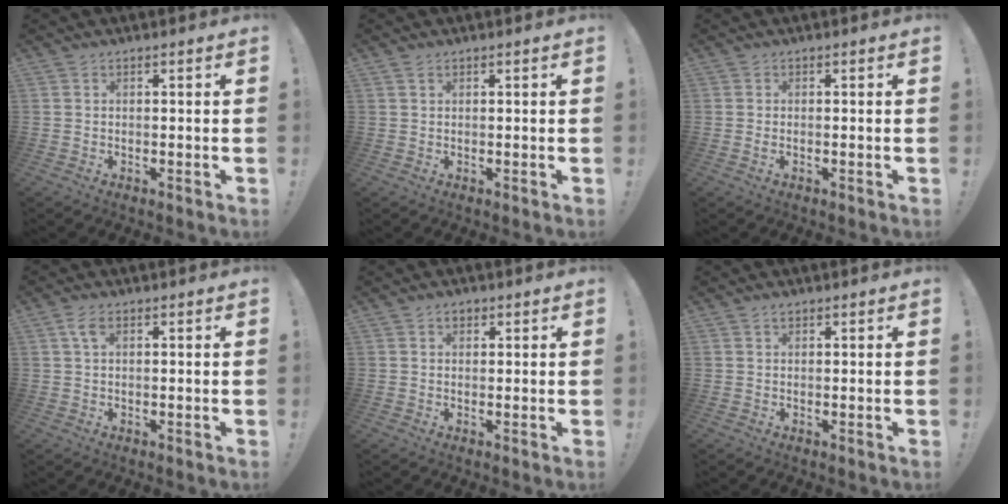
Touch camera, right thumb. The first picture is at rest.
{"total": 0.7, "force": [0.4, 0.4, 0.4], "torque": [-0.008, 0.002, 0.008]}
{"total": 0.6, "force": [0.1, 0.2, 0.6], "torque": [-0.005, -0.003, -0.001]}
{"total": 3.4, "force": [1.3, 1.6, 2.6], "torque": [-0.056, 0.004, 0.023]}
{"total": 1.9, "force": [0.9, 1.4, 0.8], "torque": [-0.009, 0.001, 0.016]}
{"total": 1.2, "force": [0.9, 0.5, 0.6], "torque": [-0.011, 0.000, 0.016]}